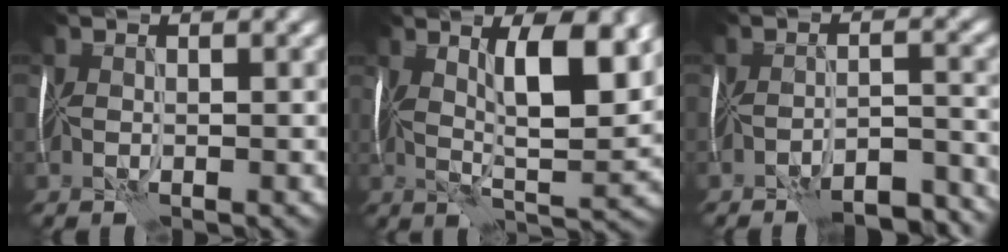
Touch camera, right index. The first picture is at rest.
{"total": 7.9, "force": [2.6, 2.1, 7.2], "torque": [-0.121, 0.004, 0.038]}
{"total": 7.2, "force": [-6.7, 1.2, 2.4], "torque": [-0.025, 0.004, -0.084]}